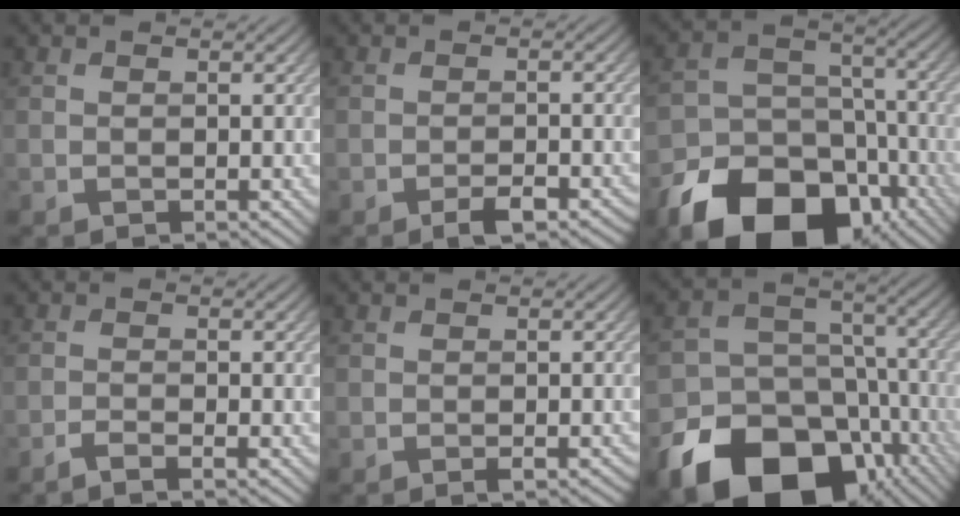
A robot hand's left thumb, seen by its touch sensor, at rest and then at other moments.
{"total": 2.8, "force": [-1.8, 0.8, 2.0], "torque": [-0.034, 0.001, -0.030]}
{"total": 17.3, "force": [-10.6, 11.1, 8.1], "torque": [-0.174, -0.046, -0.175]}
{"total": 1.9, "force": [-1.4, 0.2, 1.3], "torque": [-0.023, 0.001, -0.033]}
{"total": 1.0, "force": [-0.6, 0.2, 0.8], "torque": [-0.012, -0.001, -0.008]}
{"total": 21.4, "force": [-11.6, 15.3, 9.4], "torque": [-0.187, -0.061, -0.172]}